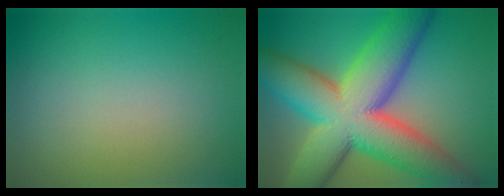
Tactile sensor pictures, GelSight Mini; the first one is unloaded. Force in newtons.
{"total": 16.1, "press": 16.0, "slide": 0.6}